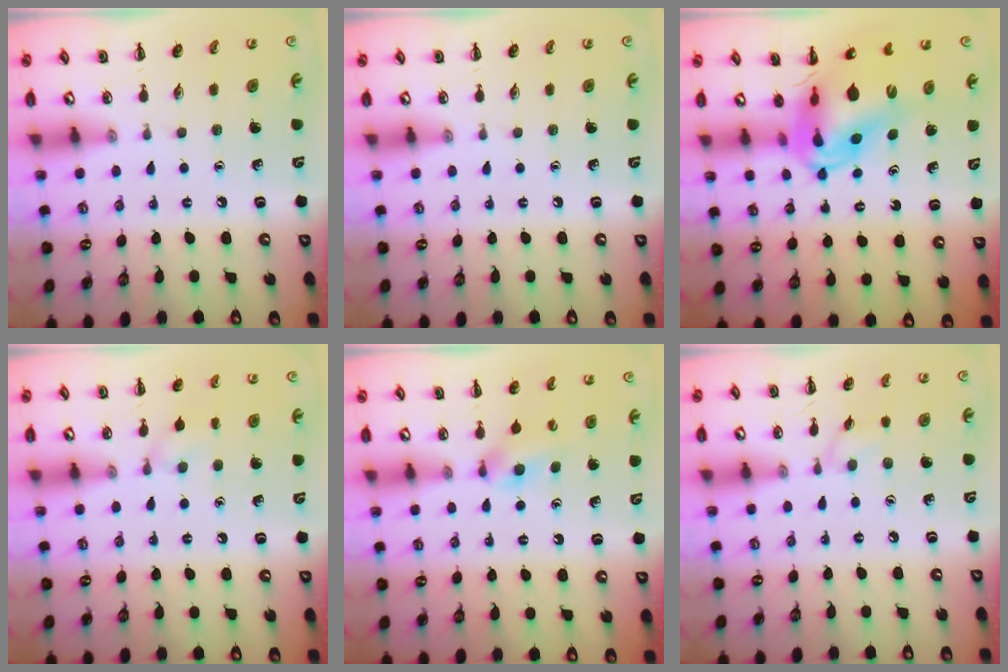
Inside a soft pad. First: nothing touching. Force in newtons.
{"total": 0.0}
{"total": 11.7, "press": 11.2, "slide": 3.5}
{"total": 7.2, "press": 6.9, "slide": 2.2}
{"total": 4.7, "press": 4.4, "slide": 1.6}
{"total": 4.4, "press": 4.3, "slide": 0.9}